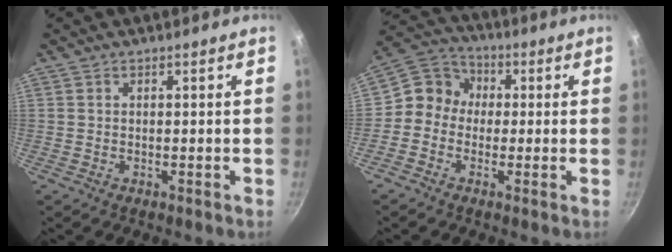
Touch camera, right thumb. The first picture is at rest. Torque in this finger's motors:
{"motor_torque": [-0.11, 0.09, 0.16, -0.54, 0.02]}